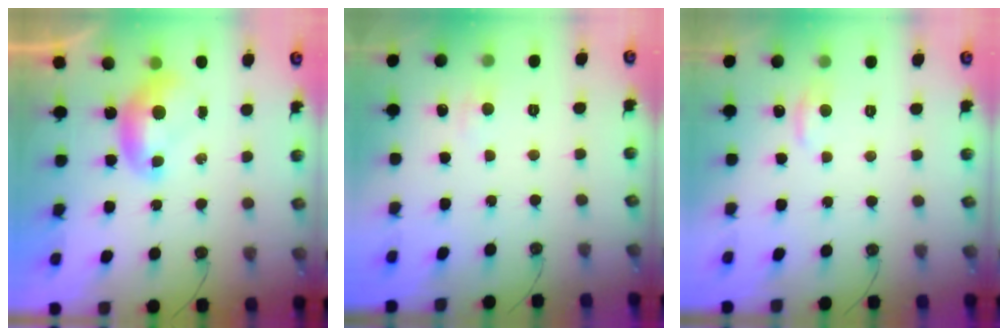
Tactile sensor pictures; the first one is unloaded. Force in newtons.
{"total": 1.0, "press": 0.8, "slide": 0.7}
{"total": 1.0, "press": 0.7, "slide": 0.7}